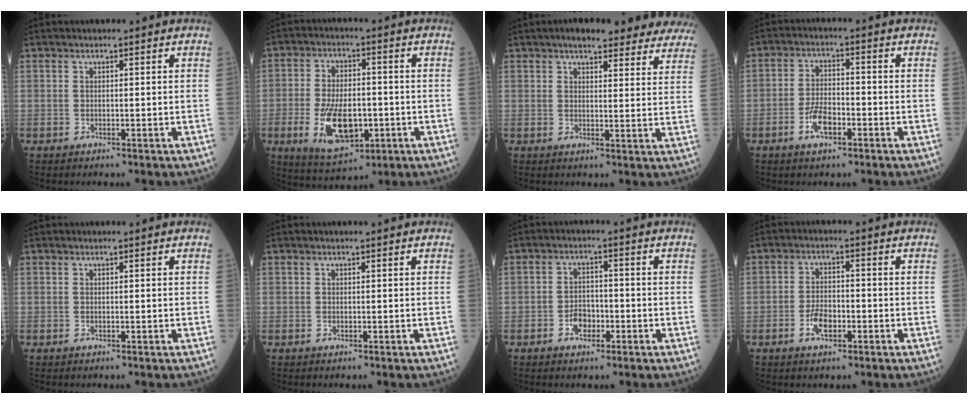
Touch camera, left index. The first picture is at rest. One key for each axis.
{"total": 10.9, "fx": -3.1, "fy": 5.3, "fz": 9.0, "tx": -0.177, "ty": -0.006, "tz": -0.043}
{"total": 17.5, "fx": 15.5, "fy": 4.2, "fz": 6.9, "tx": -0.060, "ty": 0.011, "tz": 0.168}
{"total": 5.0, "fx": -2.5, "fy": 2.0, "fz": 3.9, "tx": -0.081, "ty": 0.002, "tz": -0.049}
{"total": 0.0}
{"total": 0.0}
{"total": 3.5, "fx": -1.7, "fy": 2.3, "fz": 2.1, "tx": -0.038, "ty": 0.006, "tz": -0.031}
{"total": 4.0, "fx": -1.8, "fy": 1.9, "fz": 3.1, "tx": -0.062, "ty": 0.002, "tz": -0.035}